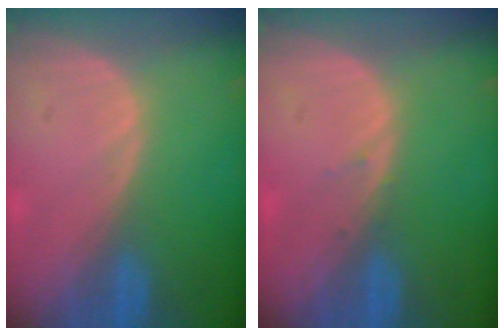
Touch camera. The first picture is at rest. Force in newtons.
{"total": 0.7, "press": 0.4, "slide": 0.5}